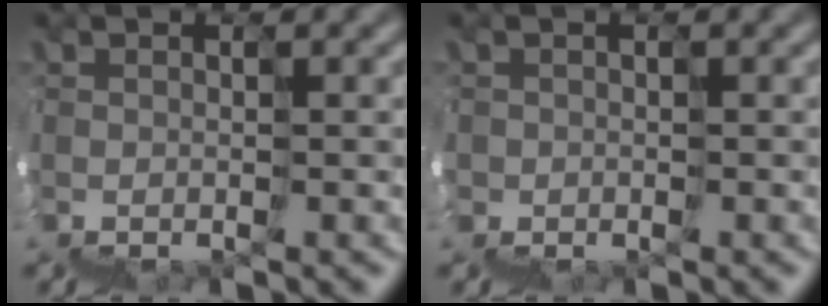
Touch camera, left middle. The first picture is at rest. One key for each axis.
{"total": 1.7, "fx": -0.2, "fy": 1.6, "fz": -0.6, "tx": 0.013, "ty": 0.011, "tz": 0.008}